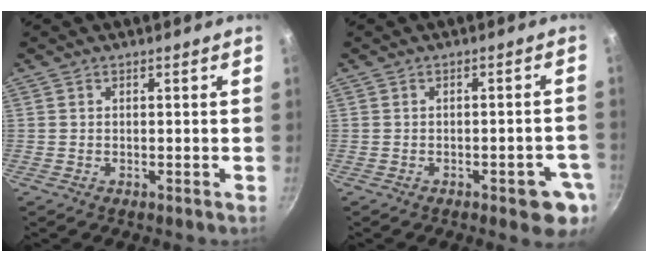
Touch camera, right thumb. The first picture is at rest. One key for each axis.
{"total": 6.9, "fx": -2.8, "fy": 2.5, "fz": 5.8, "tx": -0.050, "ty": 0.015, "tz": -0.027}